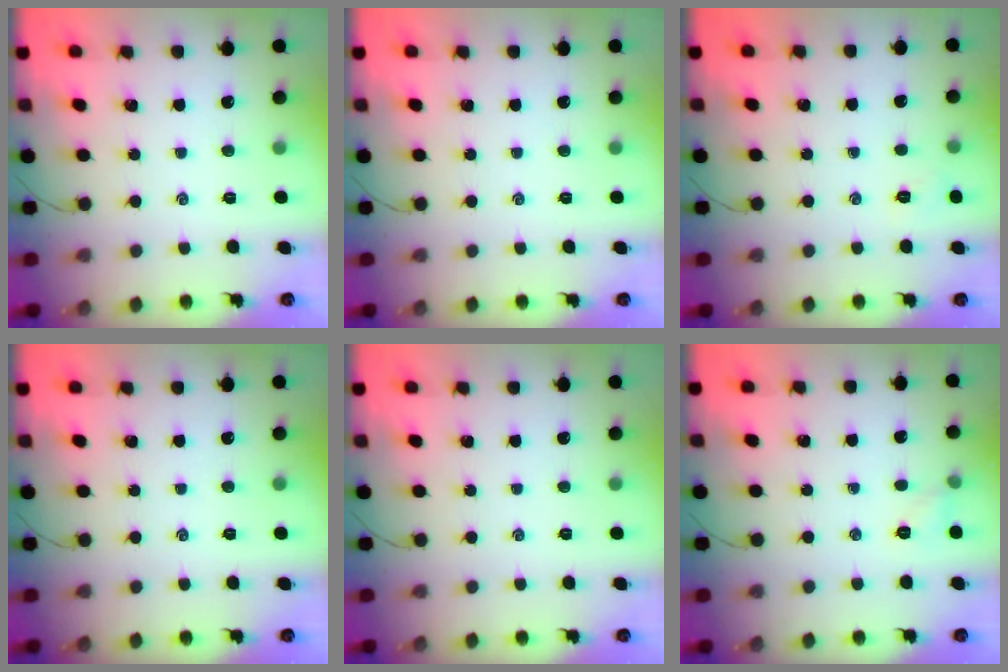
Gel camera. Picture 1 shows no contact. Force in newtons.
{"total": 0.0}
{"total": 4.0, "press": 3.9, "slide": 1.2}
{"total": 0.0}
{"total": 0.0}
{"total": 5.7, "press": 5.5, "slide": 1.4}